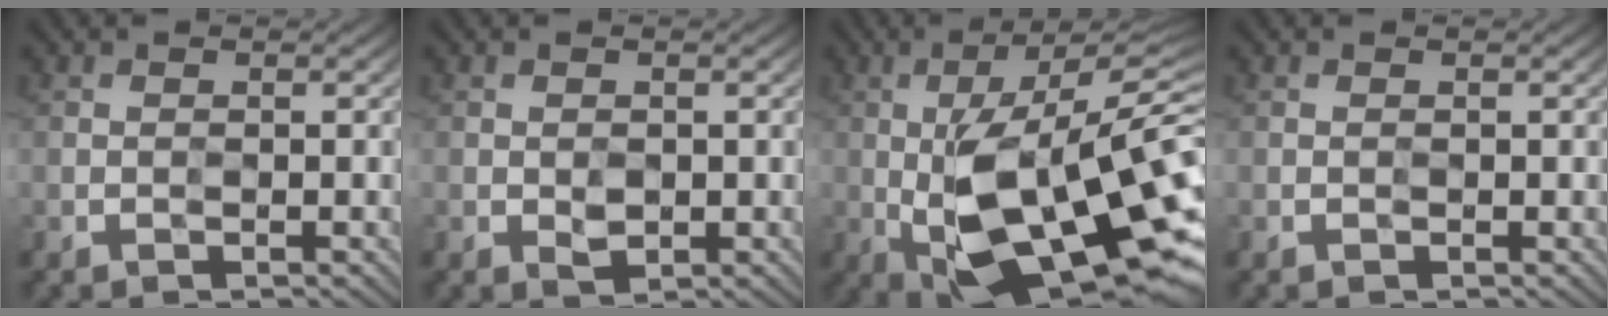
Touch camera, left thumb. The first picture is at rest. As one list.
[{"total": 1.5, "force": [-0.2, 1.2, 0.9], "torque": [-0.016, -0.005, 0.001]}, {"total": 18.7, "force": [-2.6, 6.6, 17.3], "torque": [-0.279, 0.002, -0.042]}, {"total": 0.0}]